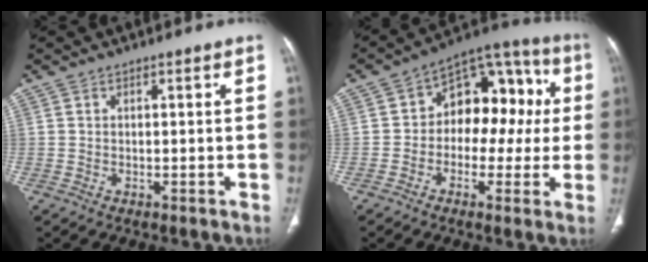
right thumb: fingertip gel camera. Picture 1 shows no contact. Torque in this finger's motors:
{"motor_torque": [-0.08, 0.84, 0.14, 0.24, 0.20]}